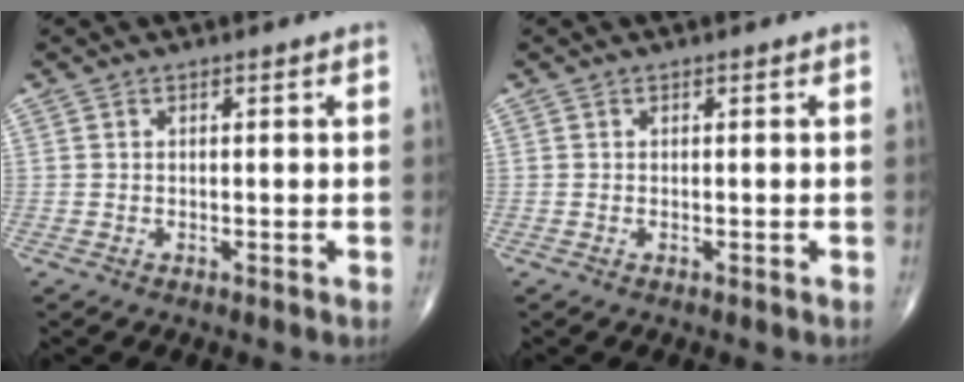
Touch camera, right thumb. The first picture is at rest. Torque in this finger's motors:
{"motor_torque": [-0.40, -0.15, -0.09, -0.11, -0.01]}